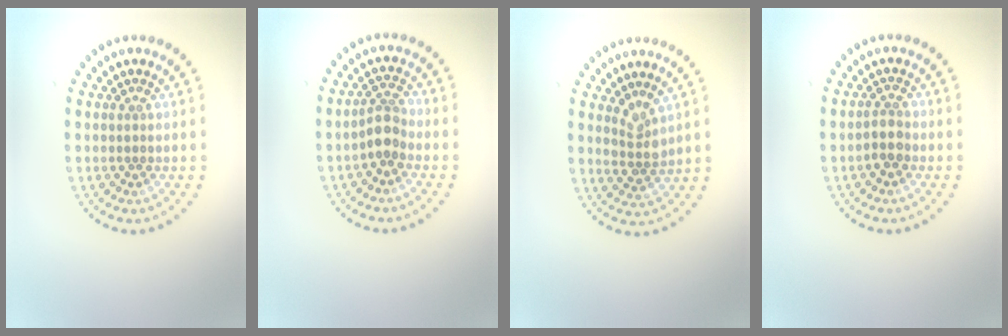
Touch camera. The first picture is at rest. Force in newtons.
{"total": 2.4, "press": 1.9, "slide": 1.4}
{"total": 2.1, "press": 1.7, "slide": 1.3}
{"total": 1.9, "press": 1.7, "slide": 0.8}